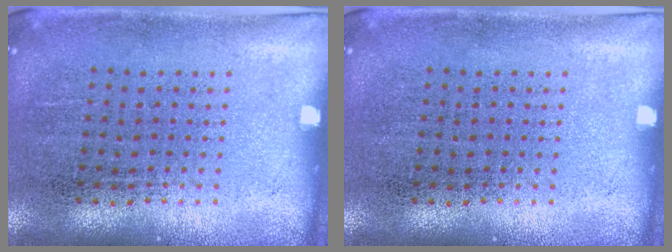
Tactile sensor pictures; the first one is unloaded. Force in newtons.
{"total": 0.0}